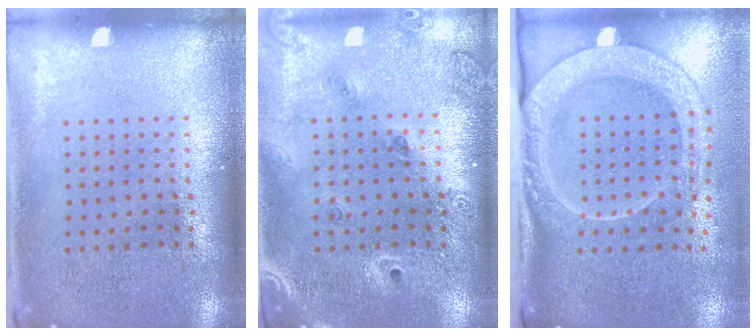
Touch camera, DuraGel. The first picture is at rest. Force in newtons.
{"total": 1.5, "press": 1.3, "slide": 0.7}
{"total": 2.5, "press": 2.0, "slide": 1.6}